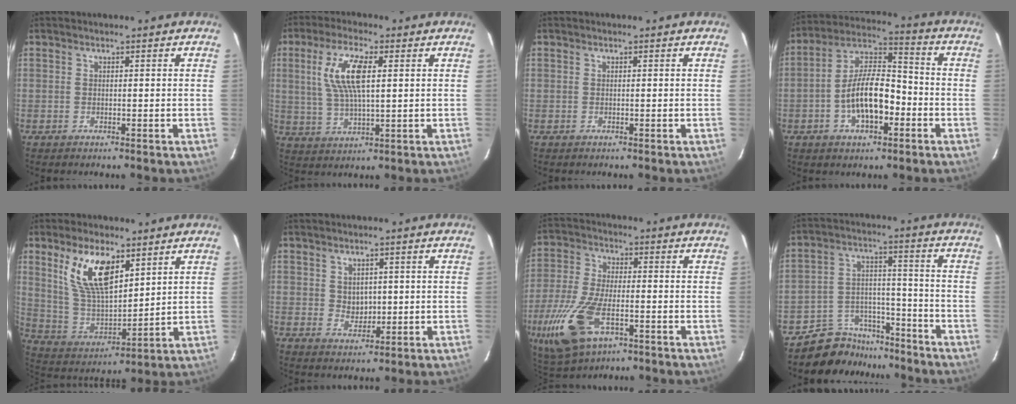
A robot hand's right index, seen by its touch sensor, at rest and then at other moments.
{"total": 9.7, "force": [2.5, 3.1, 8.8], "torque": [-0.179, 0.007, 0.053]}
{"total": 0.0}
{"total": 12.4, "force": [-3.9, 5.7, 10.2], "torque": [-0.198, 0.019, -0.064]}
{"total": 13.7, "force": [7.3, 6.0, 9.9], "torque": [-0.193, 0.004, 0.155]}
{"total": 3.4, "force": [0.7, 2.9, 1.6], "torque": [-0.021, 0.001, 0.019]}
{"total": 18.4, "force": [-7.6, 9.3, 14.0], "torque": [-0.329, -0.032, -0.137]}
{"total": 11.1, "force": [-9.5, 5.7, 0.8], "torque": [-0.028, 0.051, -0.147]}